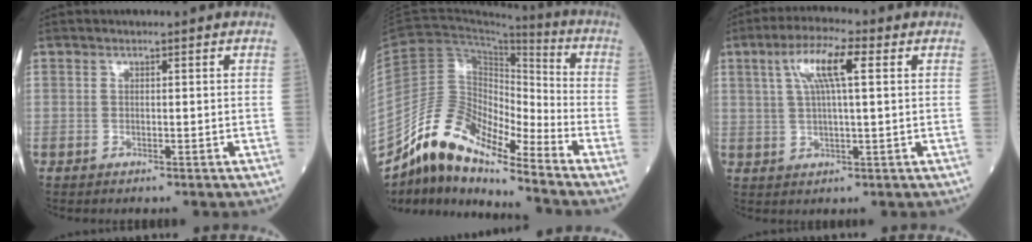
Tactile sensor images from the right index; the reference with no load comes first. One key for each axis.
{"total": 12.8, "fx": -11.1, "fy": 2.8, "fz": 5.7, "tx": -0.109, "ty": 0.041, "tz": -0.201}
{"total": 7.7, "fx": 2.7, "fy": 1.0, "fz": 7.2, "tx": -0.141, "ty": 0.018, "tz": 0.051}